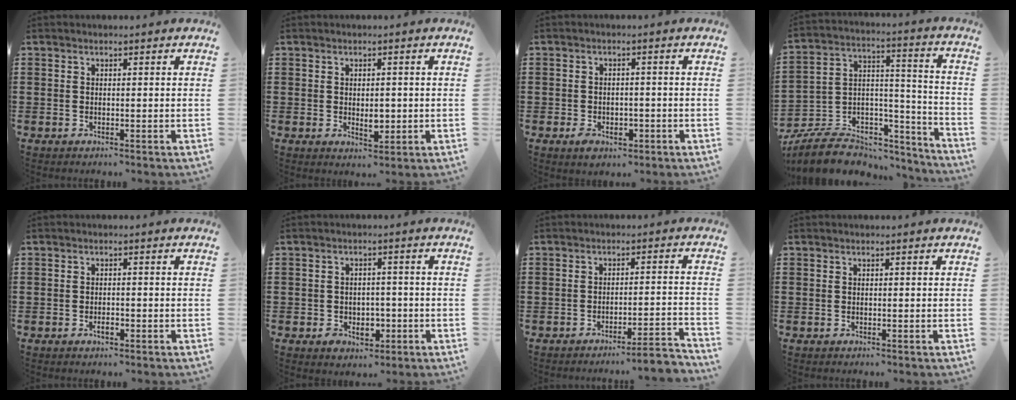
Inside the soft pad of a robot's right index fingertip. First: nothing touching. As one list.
[{"total": 3.1, "force": [-0.2, 1.7, 2.6], "torque": [-0.033, -0.003, -0.006]}, {"total": 2.1, "force": [-1.2, 1.4, 1.1], "torque": [-0.024, -0.001, -0.026]}, {"total": 8.8, "force": [-7.2, 4.0, 3.0], "torque": [-0.057, 0.018, -0.135]}, {"total": 1.5, "force": [-0.7, 0.6, 1.2], "torque": [-0.023, -0.001, -0.013]}, {"total": 3.2, "force": [-1.3, 2.6, 1.4], "torque": [-0.024, 0.002, -0.030]}, {"total": 4.0, "force": [-3.6, -0.2, 1.7], "torque": [-0.029, -0.010, -0.071]}, {"total": 0.0}]